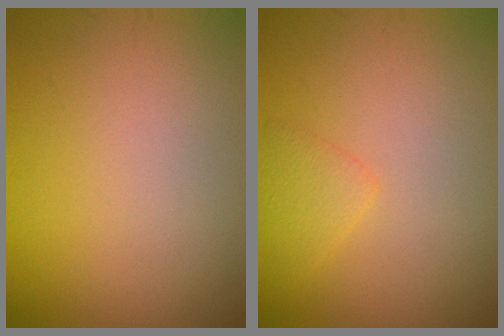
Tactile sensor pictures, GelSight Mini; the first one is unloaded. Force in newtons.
{"total": 1.5, "press": 1.5, "slide": 0.1}